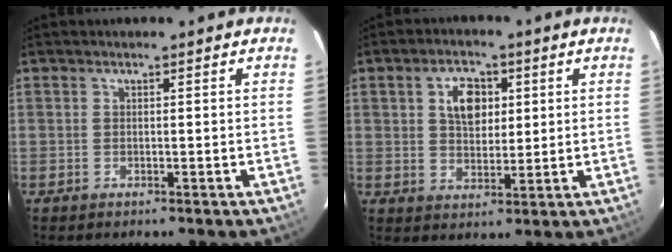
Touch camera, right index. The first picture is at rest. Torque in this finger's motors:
{"motor_torque": [0.12, 0.01, 0.26, 0.07]}